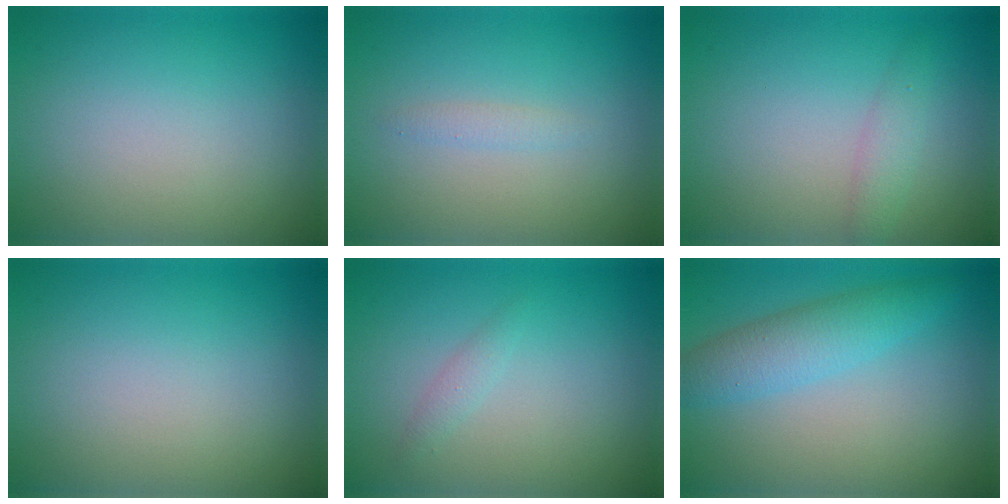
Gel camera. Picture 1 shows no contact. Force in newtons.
{"total": 0.8, "press": 0.8, "slide": 0.0}
{"total": 1.6, "press": 1.6, "slide": 0.1}
{"total": 0.0}
{"total": 0.9, "press": 0.9, "slide": 0.1}
{"total": 3.7, "press": 3.7, "slide": 0.1}